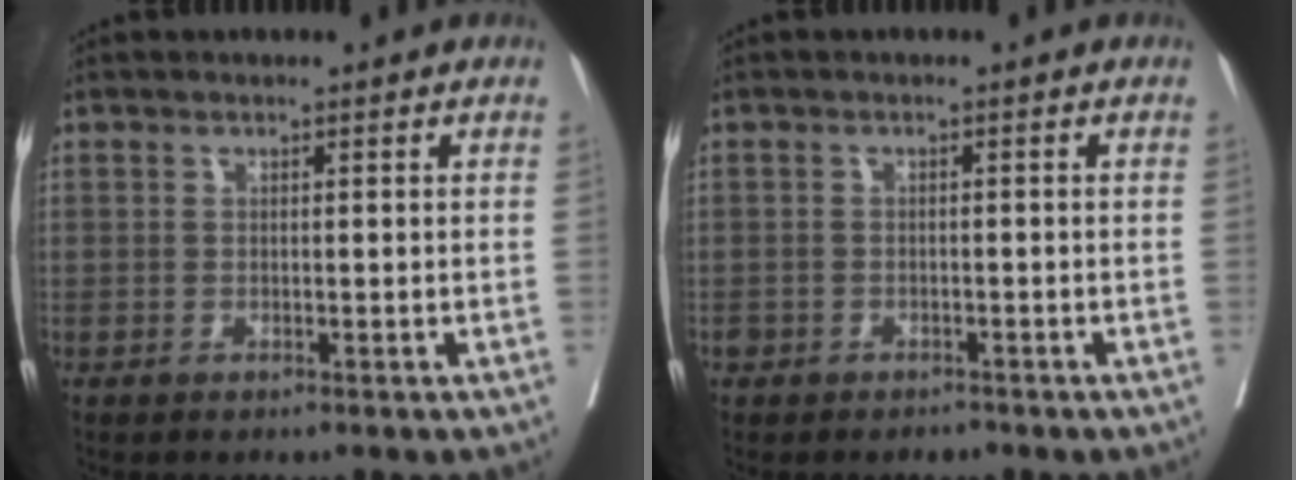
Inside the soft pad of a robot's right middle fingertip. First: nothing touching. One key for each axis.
{"total": 1.8, "fx": -1.4, "fy": 1.2, "fz": 0.2, "tx": -0.008, "ty": 0.003, "tz": -0.023}